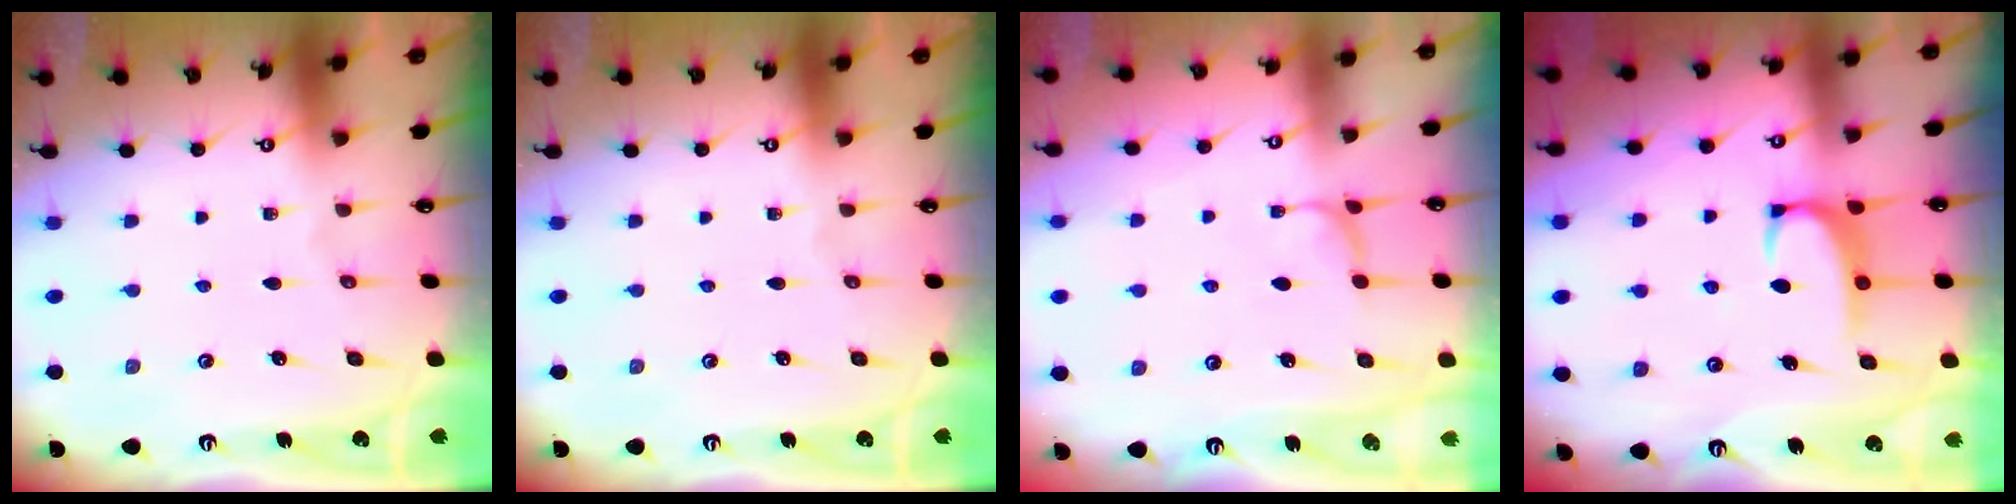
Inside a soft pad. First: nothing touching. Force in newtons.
{"total": 0.0}
{"total": 1.4, "press": 1.3, "slide": 0.5}
{"total": 2.3, "press": 2.2, "slide": 0.6}